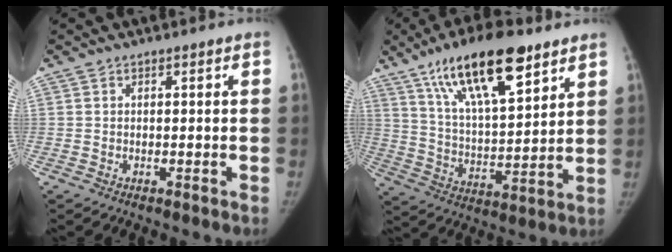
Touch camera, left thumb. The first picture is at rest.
{"total": 20.1, "force": [12.0, 7.0, 14.4], "torque": [-0.219, -0.042, 0.217]}